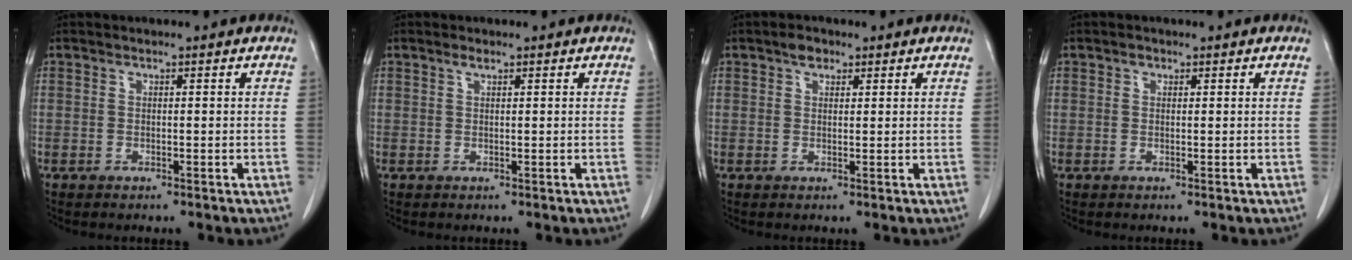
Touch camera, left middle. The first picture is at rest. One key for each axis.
{"total": 0.7, "fx": 0.5, "fy": 0.2, "fz": 0.5, "tx": -0.011, "ty": 0.000, "tz": 0.010}
{"total": 1.8, "fx": 1.1, "fy": 1.1, "fz": 0.8, "tx": -0.014, "ty": 0.006, "tz": 0.017}
{"total": 0.6, "fx": 0.3, "fy": 0.5, "fz": 0.2, "tx": 0.000, "ty": 0.000, "tz": 0.003}